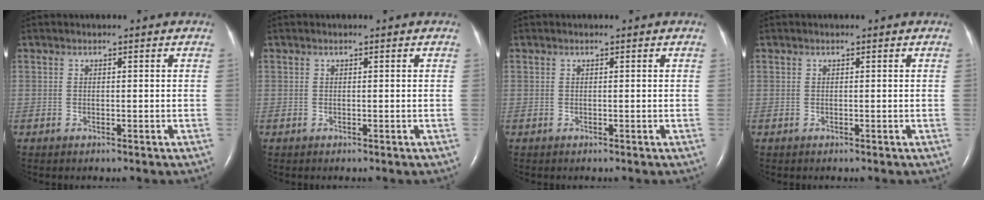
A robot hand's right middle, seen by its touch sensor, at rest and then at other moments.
{"total": 0.0}
{"total": 0.0}
{"total": 0.0}